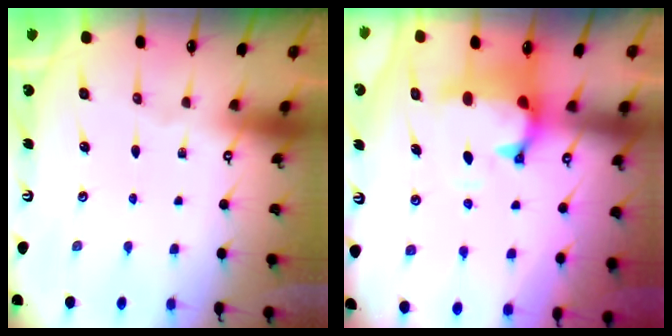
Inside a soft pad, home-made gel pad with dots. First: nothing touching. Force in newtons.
{"total": 1.1, "press": 0.1, "slide": 1.1}